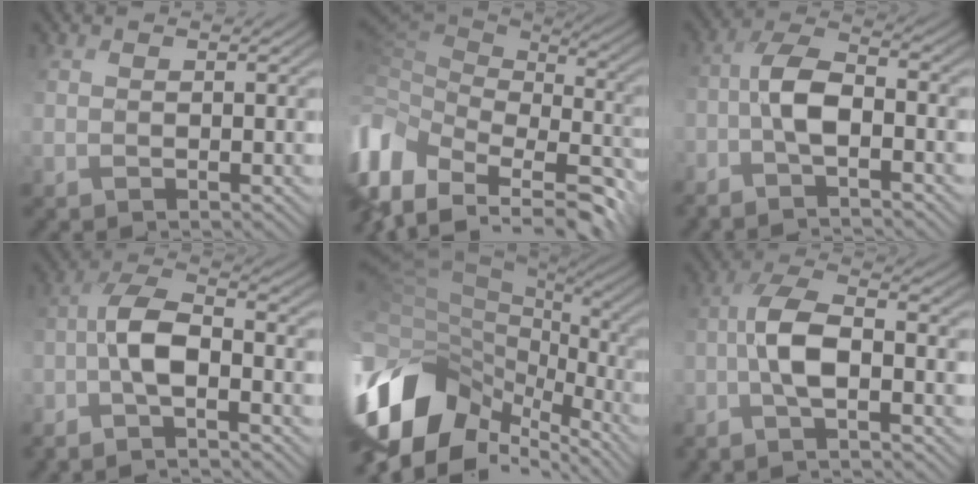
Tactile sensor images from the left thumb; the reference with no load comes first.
{"total": 13.9, "force": [-4.7, 8.5, 9.9], "torque": [-0.273, -0.013, -0.073]}
{"total": 5.9, "force": [-2.5, 2.0, 4.9], "torque": [-0.096, 0.010, -0.062]}
{"total": 6.5, "force": [-3.1, 2.2, 5.2], "torque": [-0.104, 0.008, -0.077]}
{"total": 15.5, "force": [-5.4, 9.9, 10.7], "torque": [-0.278, 0.000, -0.094]}
{"total": 6.7, "force": [-2.2, 2.1, 6.0], "torque": [-0.119, 0.012, -0.056]}